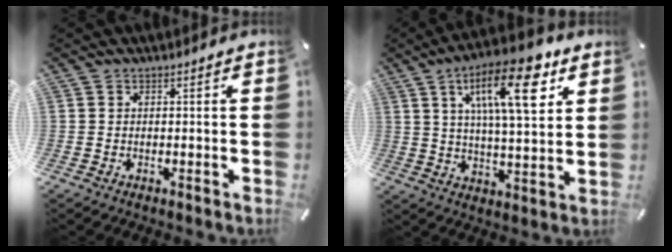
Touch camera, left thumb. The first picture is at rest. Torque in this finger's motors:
{"motor_torque": [2.49, 2.52, 1.53, -1.24, 0.52]}